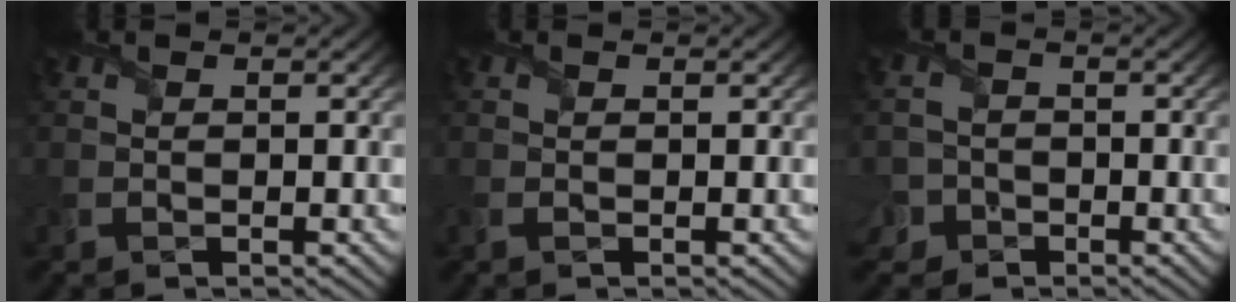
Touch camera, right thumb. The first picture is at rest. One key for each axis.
{"total": 0.6, "fx": -0.2, "fy": 0.4, "fz": 0.4, "tx": -0.011, "ty": -0.001, "tz": -0.005}
{"total": 4.1, "fx": -2.4, "fy": 3.2, "fz": 0.5, "tx": -0.011, "ty": -0.005, "tz": -0.059}